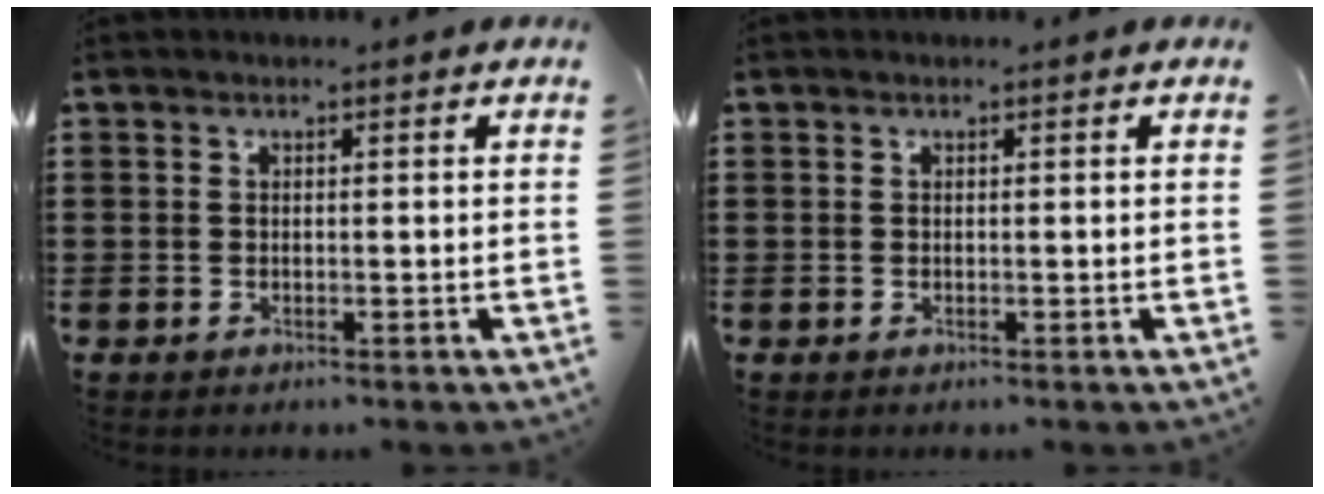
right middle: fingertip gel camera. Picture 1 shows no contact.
{"total": 0.0}